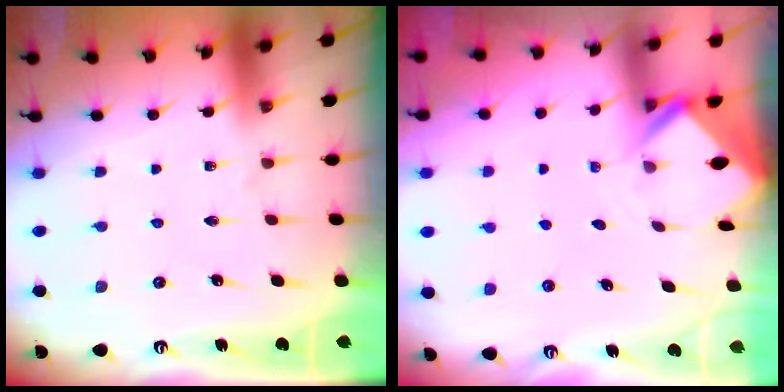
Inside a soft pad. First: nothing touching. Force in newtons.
{"total": 2.4, "press": 2.4, "slide": 0.1}